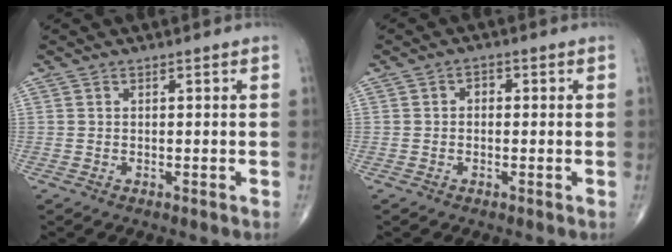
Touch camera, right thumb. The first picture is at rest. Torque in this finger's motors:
{"motor_torque": [-0.41, 0.31, 0.03, 0.03, 0.06]}